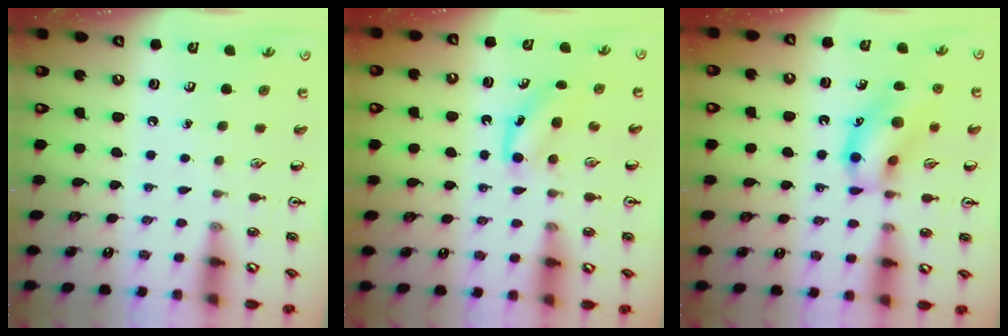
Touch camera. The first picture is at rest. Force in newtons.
{"total": 4.2, "press": 3.9, "slide": 1.3}
{"total": 14.2, "press": 14.1, "slide": 1.7}